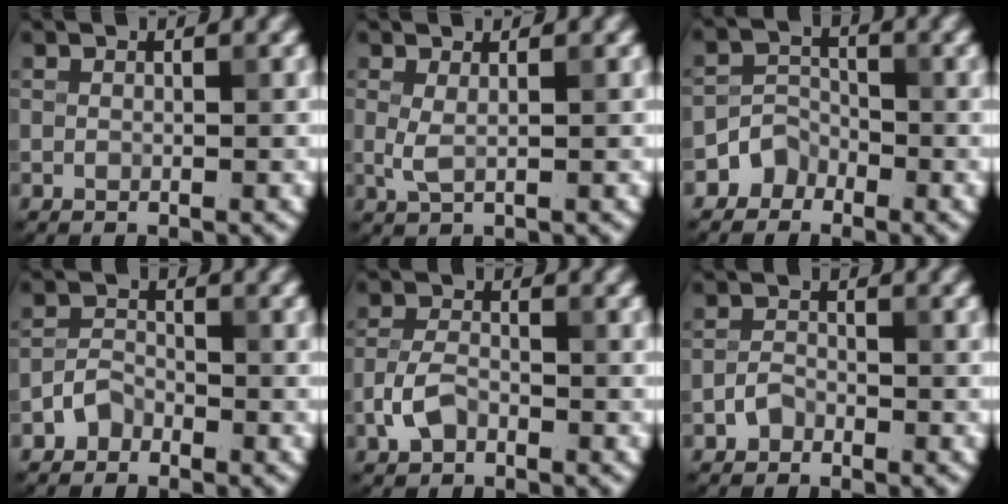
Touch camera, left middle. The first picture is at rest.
{"total": 1.4, "force": [0.4, 0.4, 1.3], "torque": [-0.030, -0.002, 0.008]}
{"total": 2.2, "force": [-1.5, 1.6, 0.1], "torque": [0.009, 0.013, -0.030]}
{"total": 1.7, "force": [-1.3, 1.1, 0.5], "torque": [-0.006, 0.009, -0.028]}
{"total": 2.5, "force": [-1.3, 1.5, 1.5], "torque": [-0.031, 0.007, -0.031]}
{"total": 1.4, "force": [-0.9, 0.9, 0.5], "torque": [-0.006, 0.005, -0.021]}